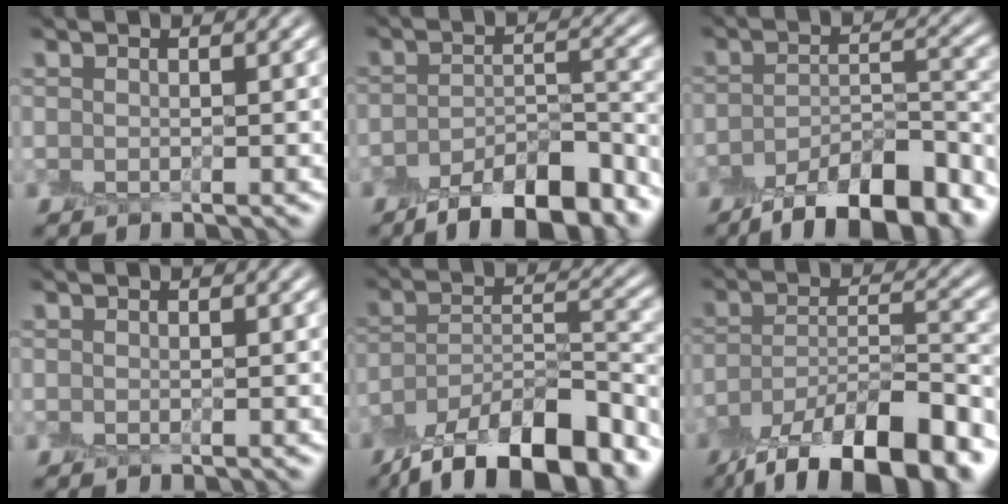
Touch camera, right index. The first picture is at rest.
{"total": 8.4, "force": [-6.3, 2.8, 4.8], "torque": [-0.069, -0.002, -0.105]}
{"total": 9.4, "force": [-6.9, 2.9, 5.6], "torque": [-0.084, -0.003, -0.115]}
{"total": 0.0}
{"total": 12.6, "force": [-9.4, 4.2, 7.3], "torque": [-0.125, 0.002, -0.163]}
{"total": 13.0, "force": [-9.3, 4.1, 8.1], "torque": [-0.145, -0.009, -0.155]}